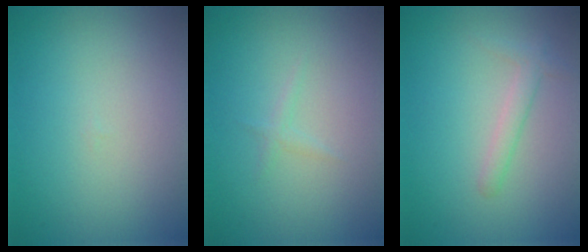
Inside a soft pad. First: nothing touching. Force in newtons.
{"total": 0.7, "press": 0.7, "slide": 0.1}
{"total": 1.6, "press": 1.6, "slide": 0.1}